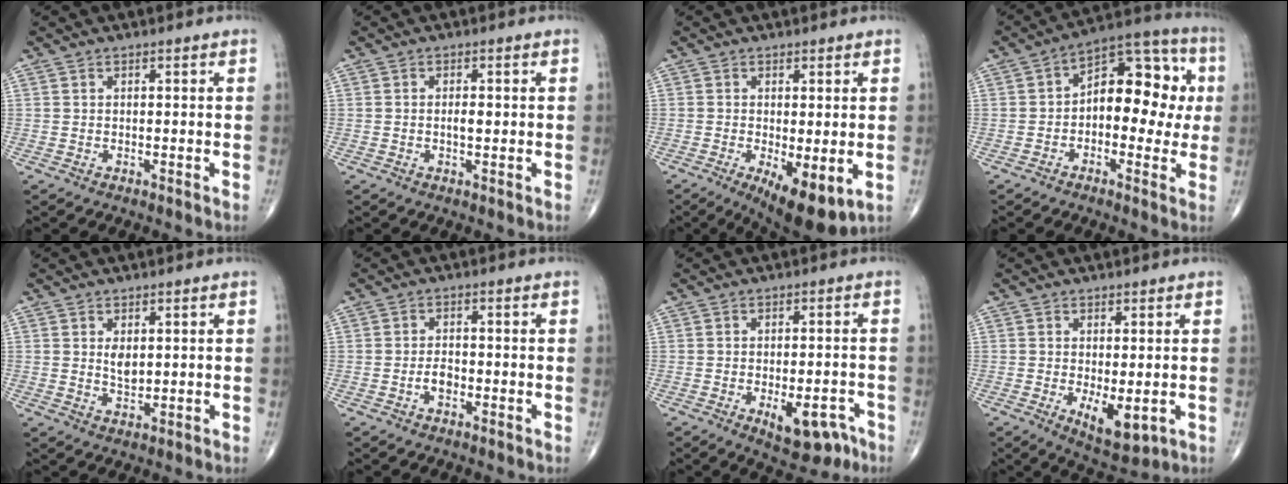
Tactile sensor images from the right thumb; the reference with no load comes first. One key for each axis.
{"total": 1.7, "fx": 0.0, "fy": 0.7, "fz": 1.6, "tx": -0.028, "ty": 0.000, "tz": -0.002}
{"total": 9.6, "fx": -2.7, "fy": 3.4, "fz": 8.5, "tx": -0.129, "ty": -0.021, "tz": -0.033}
{"total": 15.0, "fx": 0.3, "fy": 8.9, "fz": 12.1, "tx": -0.125, "ty": 0.043, "tz": -0.008}
{"total": 3.2, "fx": 0.8, "fy": 1.8, "fz": 2.5, "tx": -0.036, "ty": -0.010, "tz": 0.017}
{"total": 2.5, "fx": -1.0, "fy": 1.4, "fz": 1.9, "tx": -0.029, "ty": 0.006, "tz": -0.020}
{"total": 8.7, "fx": -4.3, "fy": 4.2, "fz": 6.3, "tx": -0.067, "ty": 0.018, "tz": -0.049}
{"total": 6.9, "fx": -1.3, "fy": 3.0, "fz": 6.0, "tx": -0.086, "ty": -0.020, "tz": -0.008}